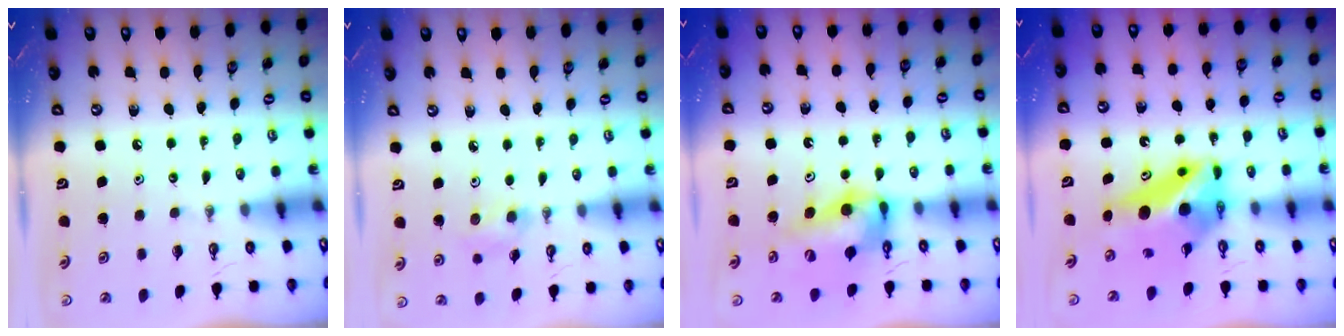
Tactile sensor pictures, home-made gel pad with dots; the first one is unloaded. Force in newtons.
{"total": 6.8, "press": 5.6, "slide": 3.8}
{"total": 11.6, "press": 11.6, "slide": 1.0}
{"total": 9.7, "press": 9.4, "slide": 2.3}